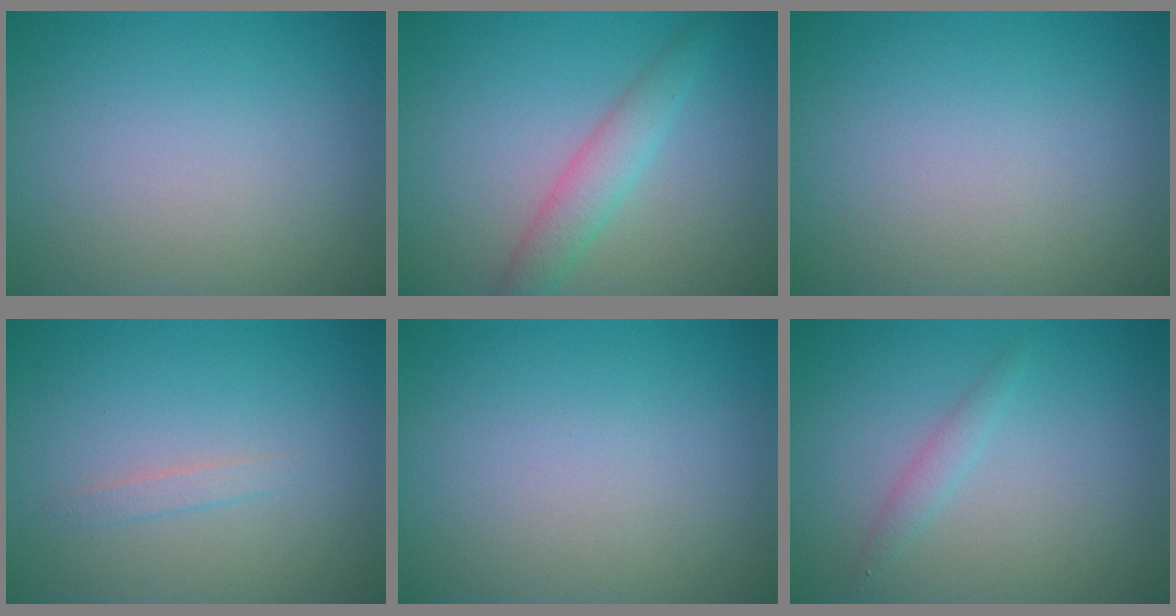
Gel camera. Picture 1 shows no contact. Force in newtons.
{"total": 2.9, "press": 2.9, "slide": 0.1}
{"total": 0.0}
{"total": 0.9, "press": 0.9, "slide": 0.0}
{"total": 0.0}
{"total": 1.5, "press": 1.5, "slide": 0.1}